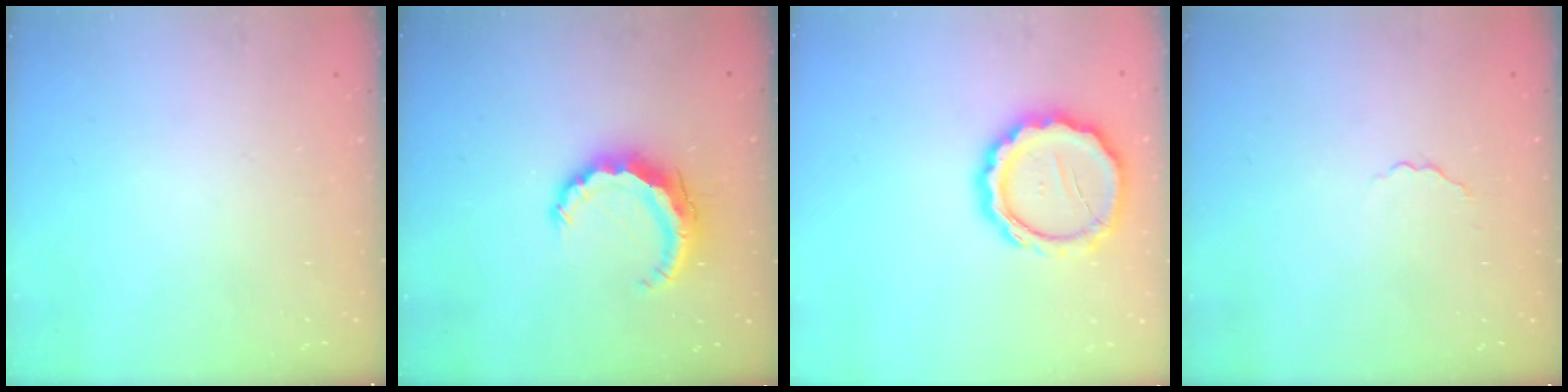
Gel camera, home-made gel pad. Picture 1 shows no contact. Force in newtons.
{"total": 8.6, "press": 8.5, "slide": 0.5}
{"total": 14.1, "press": 13.9, "slide": 2.2}
{"total": 2.4, "press": 2.3, "slide": 0.7}